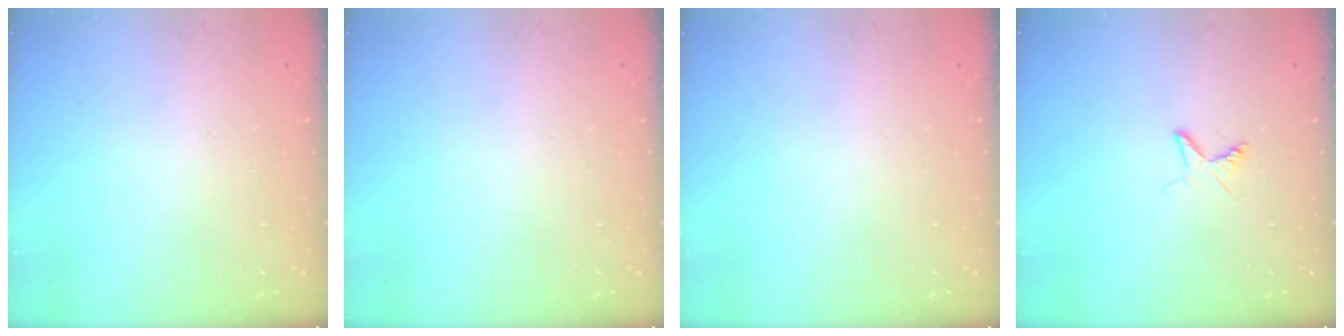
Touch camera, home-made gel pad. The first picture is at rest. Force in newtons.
{"total": 0.0}
{"total": 0.0}
{"total": 3.8, "press": 3.8, "slide": 0.4}